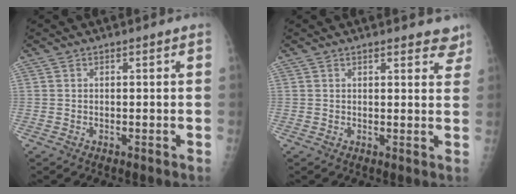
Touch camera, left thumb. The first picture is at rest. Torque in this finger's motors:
{"motor_torque": [0.02, 0.04, -0.27, -0.28, 0.03]}